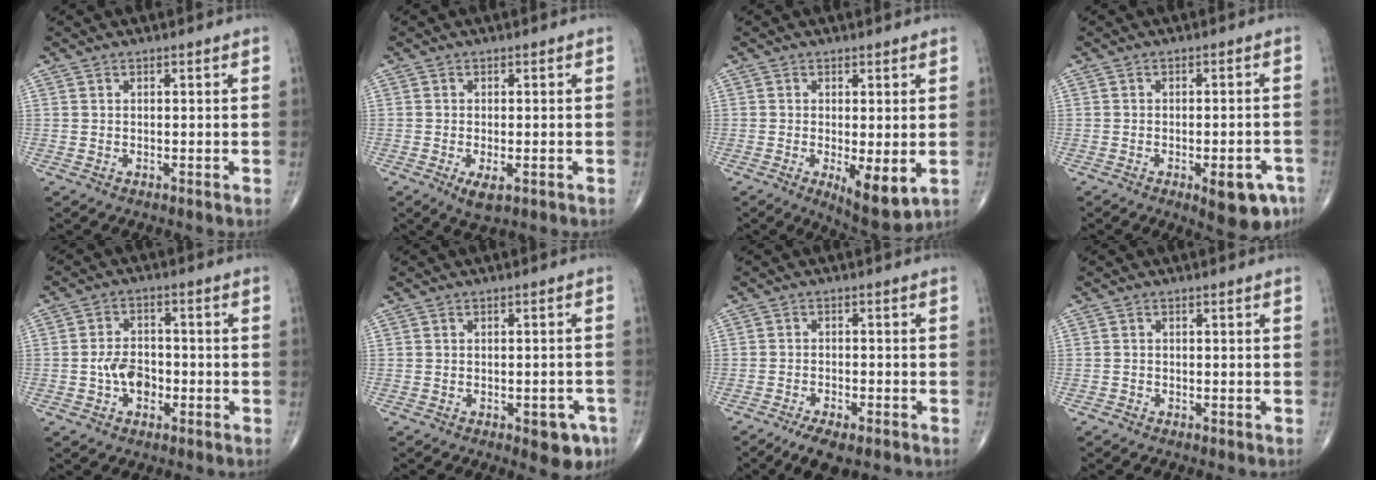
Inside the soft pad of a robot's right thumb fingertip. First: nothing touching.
{"total": 3.4, "force": [-1.4, 1.3, 2.8], "torque": [-0.052, -0.008, -0.020]}
{"total": 7.6, "force": [-1.6, 2.6, 6.9], "torque": [-0.103, -0.023, -0.019]}
{"total": 8.0, "force": [-3.9, 3.1, 6.3], "torque": [-0.059, 0.015, -0.042]}
{"total": 6.0, "force": [-1.8, 4.1, 4.0], "torque": [-0.052, 0.021, -0.036]}
{"total": 5.7, "force": [-2.8, 2.6, 4.1], "torque": [-0.030, 0.013, -0.028]}
{"total": 5.9, "force": [-4.2, 2.0, 3.7], "torque": [-0.064, 0.006, -0.070]}
{"total": 0.6, "force": [-0.5, 0.4, 0.0], "torque": [-0.001, 0.001, -0.014]}